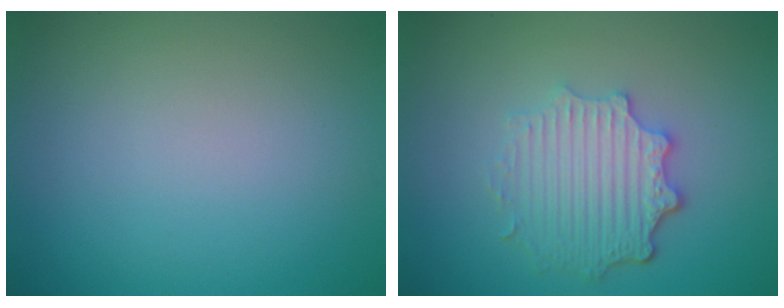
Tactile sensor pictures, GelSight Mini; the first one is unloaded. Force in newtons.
{"total": 4.5, "press": 3.5, "slide": 2.8}